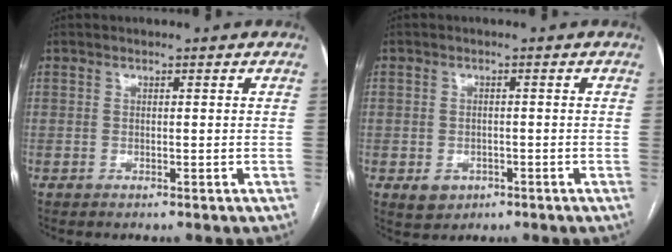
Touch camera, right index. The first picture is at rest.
{"total": 3.4, "force": [-1.3, 3.0, 1.0], "torque": [-0.009, 0.005, -0.008]}